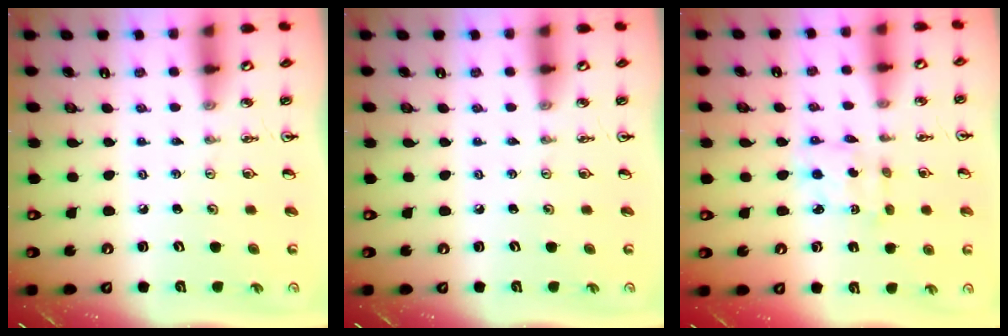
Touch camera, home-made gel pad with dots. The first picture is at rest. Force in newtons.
{"total": 0.0}
{"total": 2.3, "press": 2.3, "slide": 0.3}